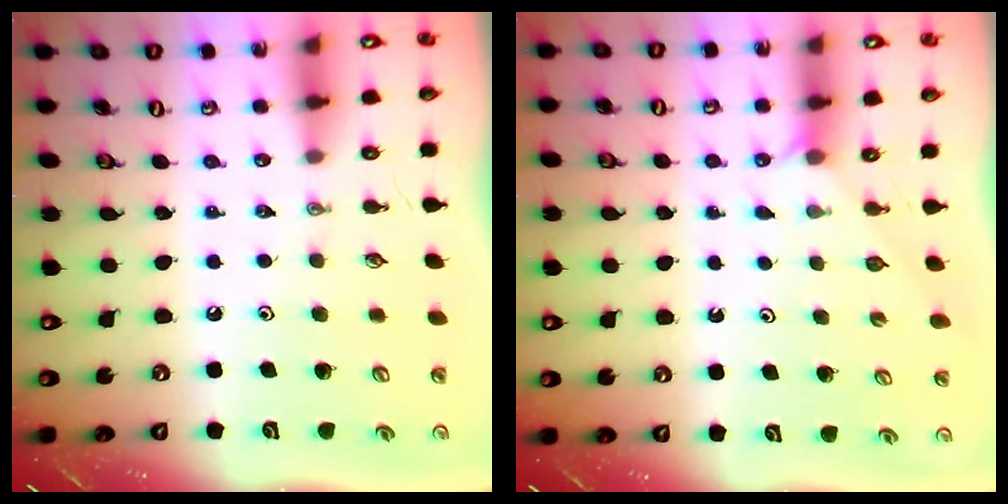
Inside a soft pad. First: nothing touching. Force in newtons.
{"total": 1.9, "press": 1.9, "slide": 0.3}